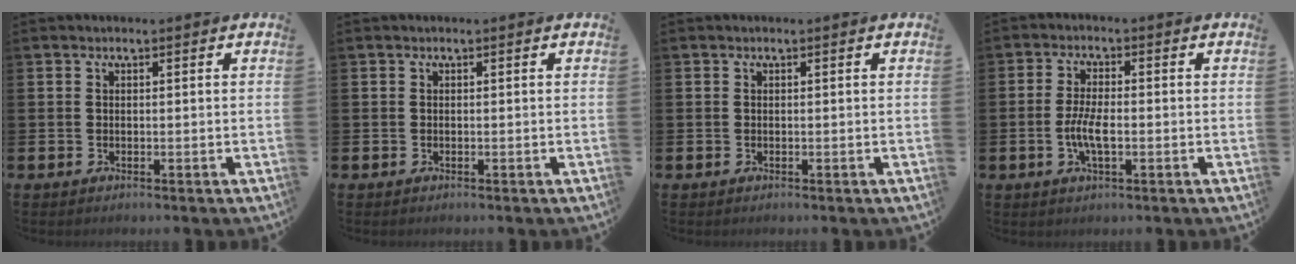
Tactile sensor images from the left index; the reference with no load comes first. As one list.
[{"total": 0.0}, {"total": 0.0}, {"total": 4.1, "force": [-0.9, 1.4, 3.8], "torque": [-0.074, -0.005, -0.022]}]